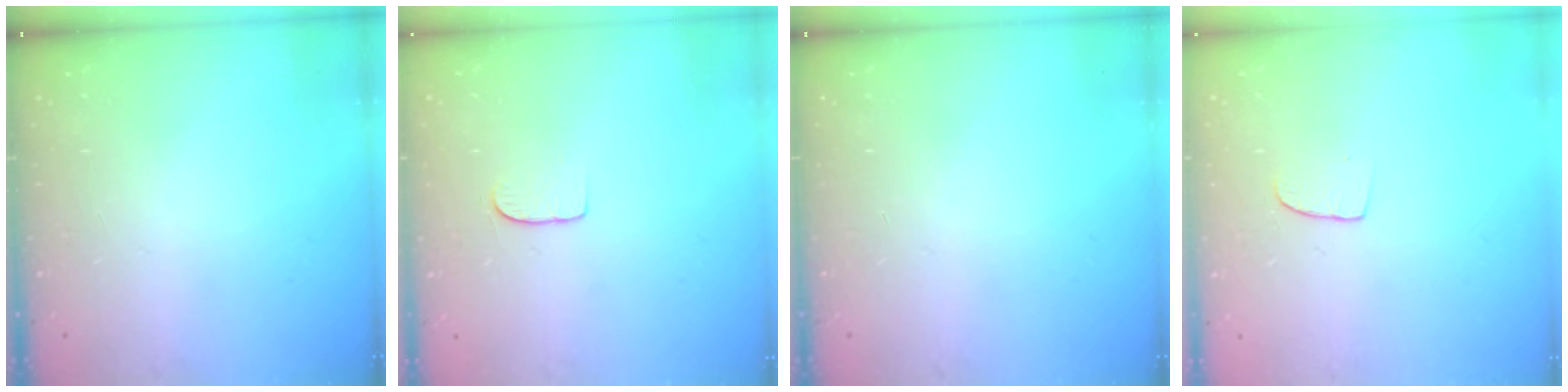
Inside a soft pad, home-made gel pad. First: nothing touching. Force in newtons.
{"total": 4.9, "press": 4.9, "slide": 0.3}
{"total": 0.0}
{"total": 6.0, "press": 5.9, "slide": 0.5}